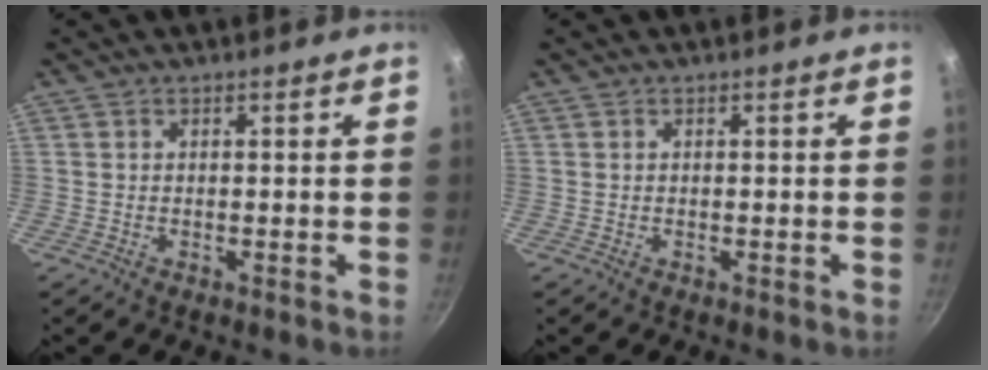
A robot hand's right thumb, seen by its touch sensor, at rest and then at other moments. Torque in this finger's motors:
{"motor_torque": [-0.04, -0.04, 0.00, 0.00, 0.01]}